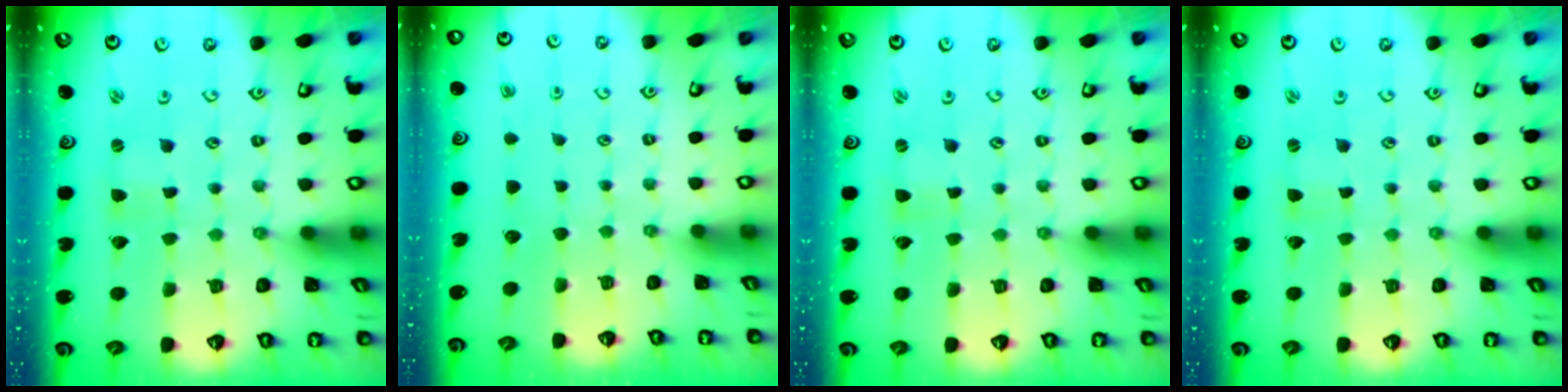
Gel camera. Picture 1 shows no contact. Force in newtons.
{"total": 0.0}
{"total": 0.0}
{"total": 0.0}